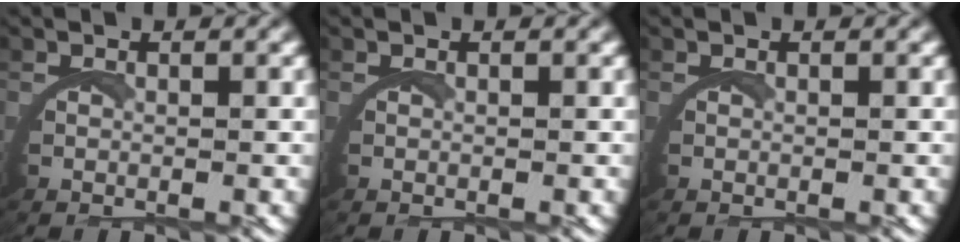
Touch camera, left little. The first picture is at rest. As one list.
[{"total": 0.0}, {"total": 0.0}]